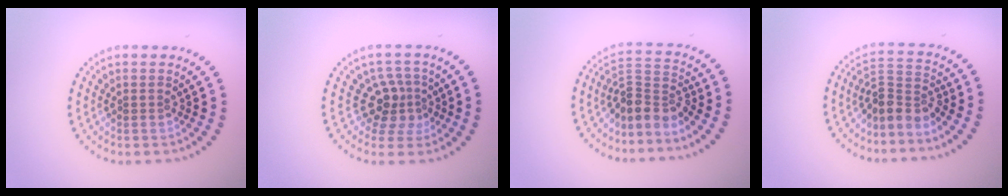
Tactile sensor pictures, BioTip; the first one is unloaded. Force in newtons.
{"total": 3.1, "press": 2.2, "slide": 2.1}
{"total": 3.5, "press": 2.4, "slide": 2.5}
{"total": 3.2, "press": 2.4, "slide": 2.0}